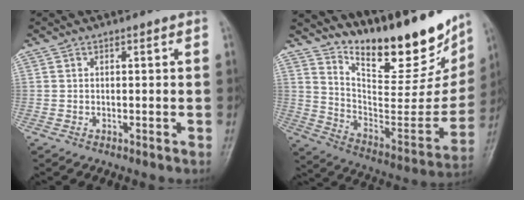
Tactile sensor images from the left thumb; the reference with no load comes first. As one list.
[{"total": 24.2, "force": [18.4, 7.7, 13.7], "torque": [-0.169, -0.108, 0.289]}]